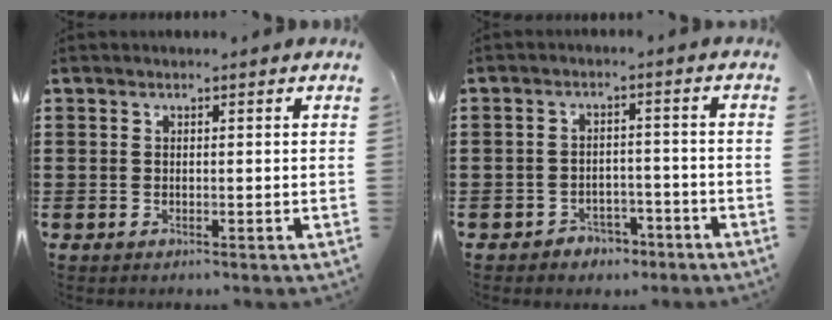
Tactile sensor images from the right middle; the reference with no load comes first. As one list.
[{"total": 2.9, "force": [-2.6, 1.3, 0.1], "torque": [-0.010, 0.004, -0.057]}]